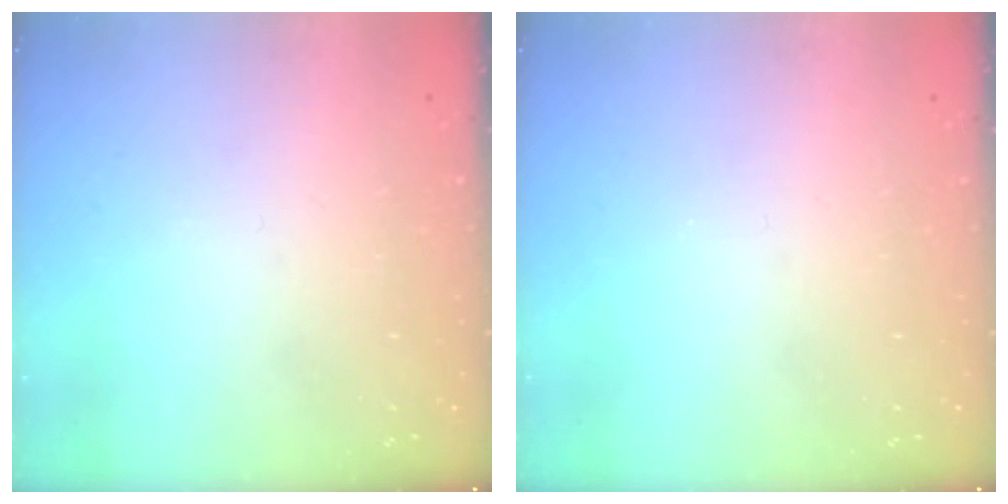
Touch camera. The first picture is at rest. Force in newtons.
{"total": 0.0}